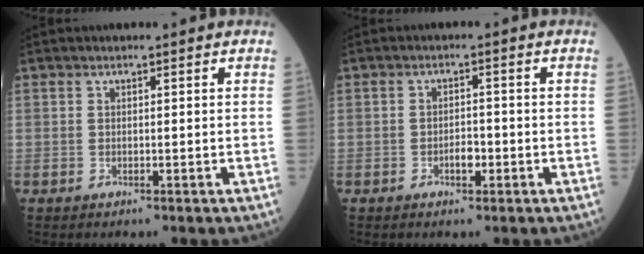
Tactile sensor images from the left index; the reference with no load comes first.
{"total": 2.2, "force": [-1.2, 0.9, 1.7], "torque": [-0.023, 0.001, -0.021]}